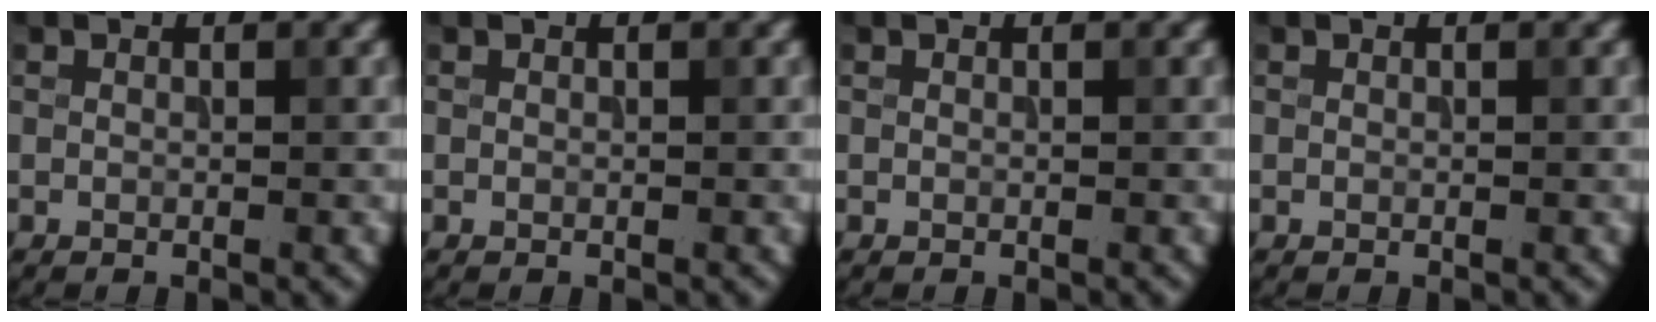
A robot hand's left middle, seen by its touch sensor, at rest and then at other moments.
{"total": 0.0}
{"total": 0.0}
{"total": 0.0}